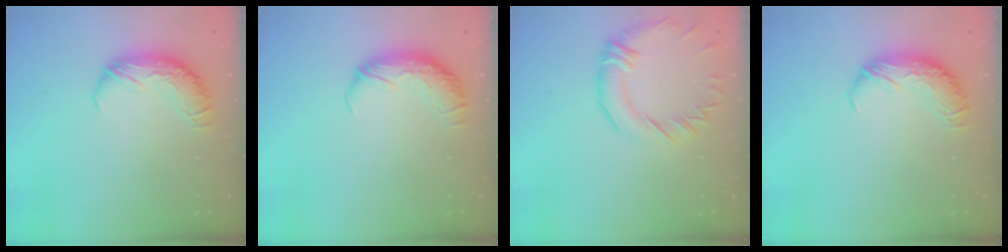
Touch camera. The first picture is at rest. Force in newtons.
{"total": 1.6, "press": 0.6, "slide": 1.5}
{"total": 1.5, "press": 0.9, "slide": 1.1}
{"total": 0.0}